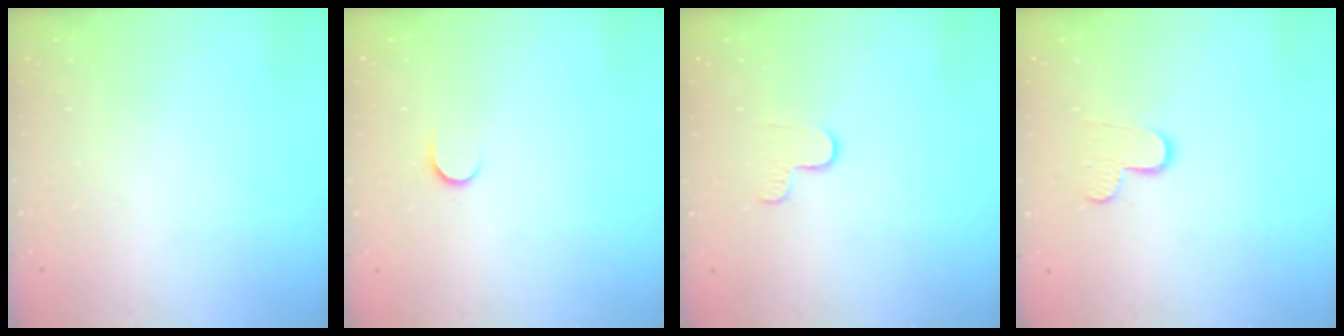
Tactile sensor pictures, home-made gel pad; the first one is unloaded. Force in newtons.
{"total": 3.9, "press": 3.9, "slide": 0.5}
{"total": 3.8, "press": 3.8, "slide": 0.4}
{"total": 8.3, "press": 8.3, "slide": 0.6}